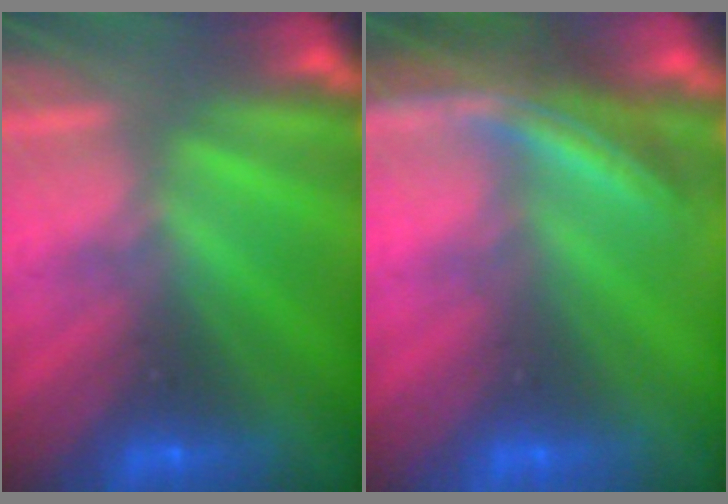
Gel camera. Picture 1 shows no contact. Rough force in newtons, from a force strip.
{"total": 3.7}